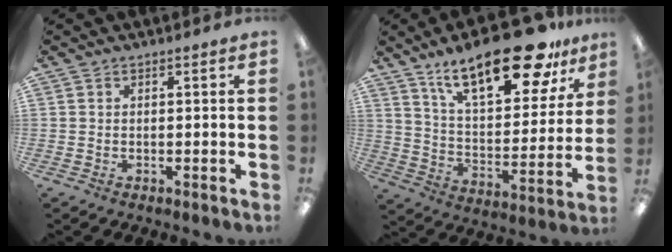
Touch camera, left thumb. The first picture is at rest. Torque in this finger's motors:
{"motor_torque": [0.45, 0.51, 1.42, -1.35, 0.12]}